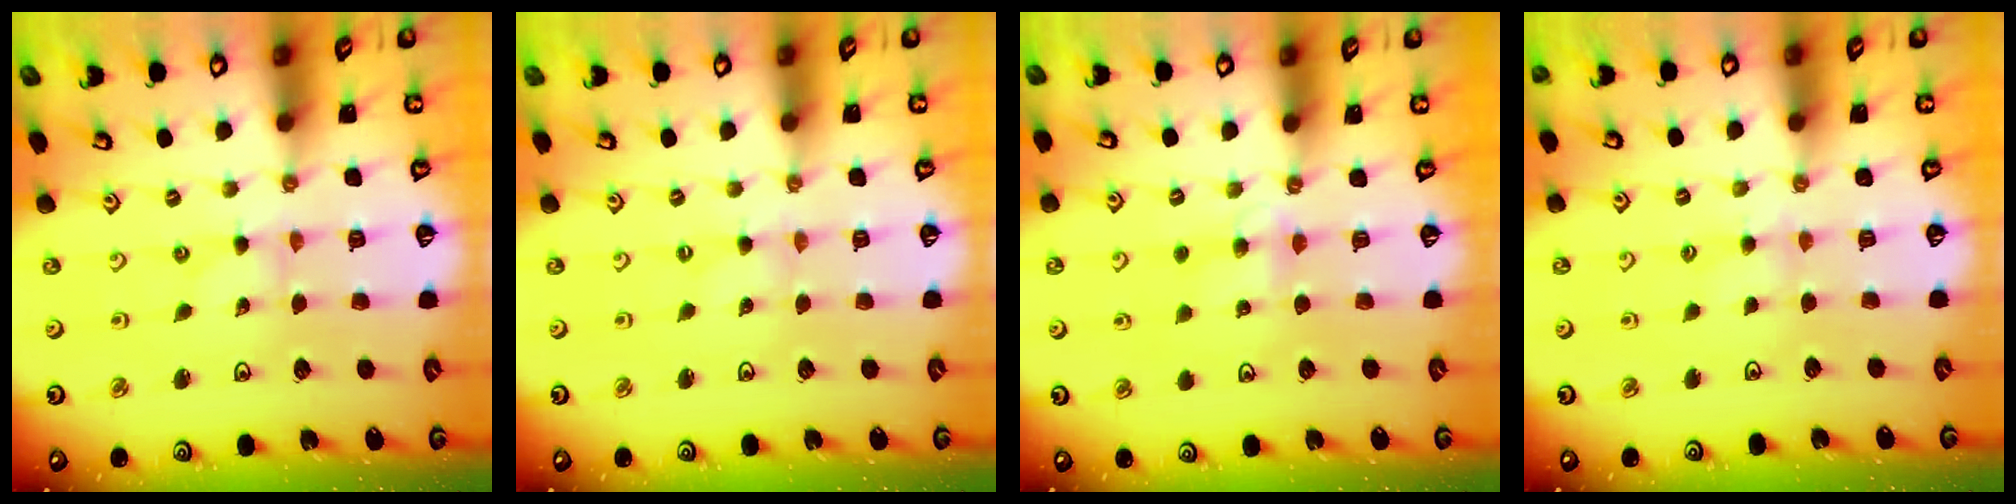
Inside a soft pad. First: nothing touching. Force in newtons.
{"total": 0.0}
{"total": 4.7, "press": 4.6, "slide": 0.7}
{"total": 2.5, "press": 2.5, "slide": 0.3}